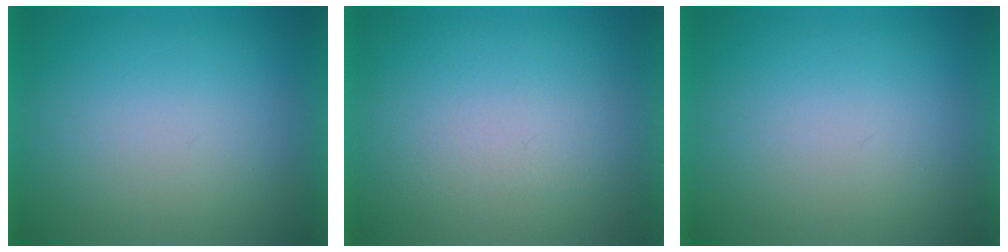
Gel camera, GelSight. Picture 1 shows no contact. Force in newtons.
{"total": 1.5}
{"total": 0.0}